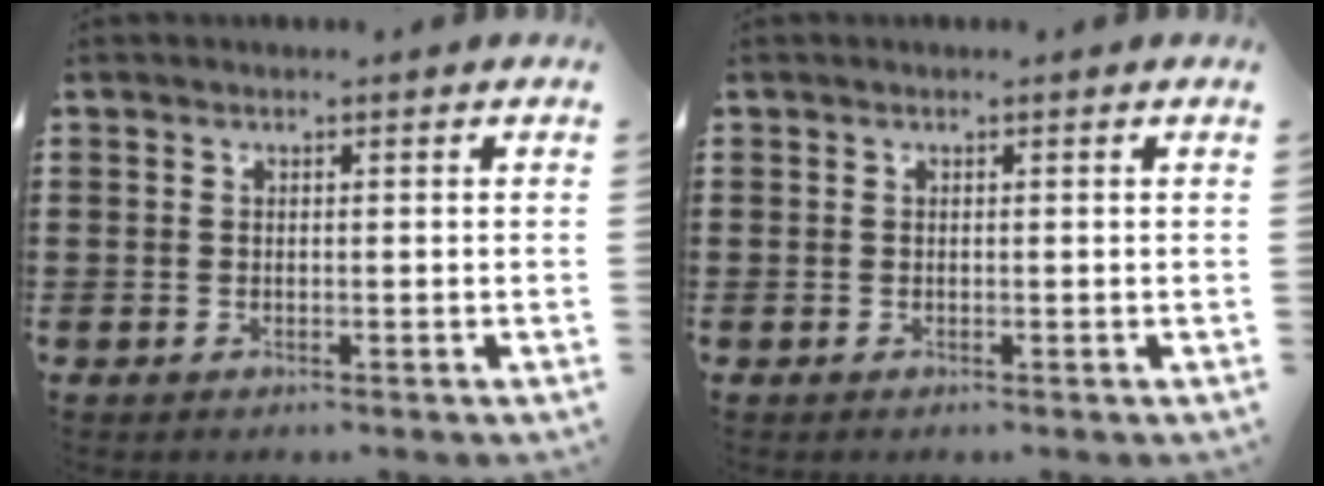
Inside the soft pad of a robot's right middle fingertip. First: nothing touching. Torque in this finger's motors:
{"motor_torque": [0.27, 0.07, 0.04, 0.00]}